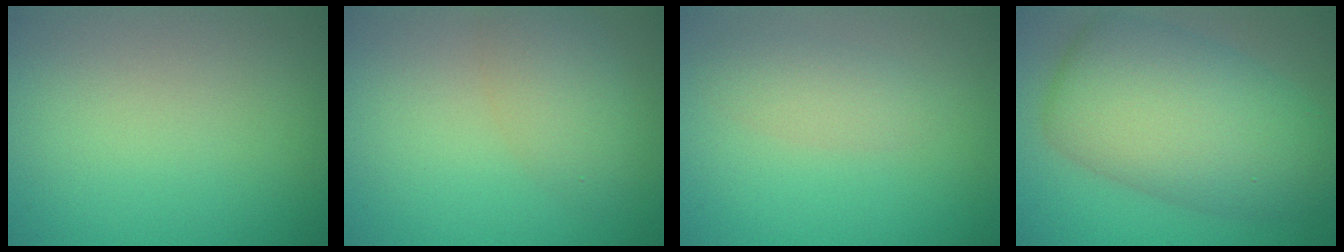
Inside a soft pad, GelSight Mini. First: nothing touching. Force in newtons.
{"total": 3.0, "press": 3.0, "slide": 0.1}
{"total": 2.0, "press": 2.0, "slide": 0.1}
{"total": 10.3, "press": 10.3, "slide": 0.2}